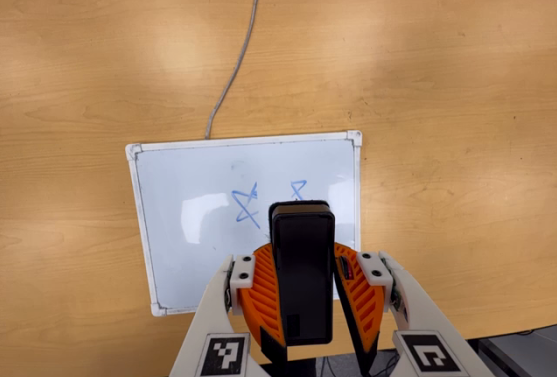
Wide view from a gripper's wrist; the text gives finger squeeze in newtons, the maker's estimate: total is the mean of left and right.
{"total": 9.1, "left": 8.8, "right": 9.4}